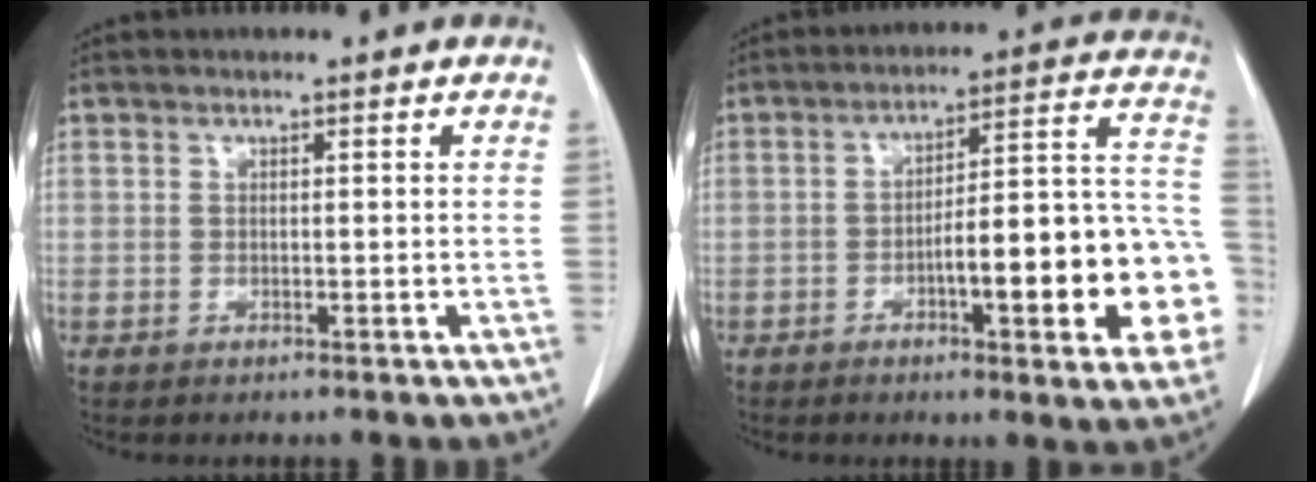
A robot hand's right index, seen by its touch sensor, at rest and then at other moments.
{"total": 18.5, "force": [-5.1, 3.5, 17.5], "torque": [-0.165, 0.041, -0.059]}